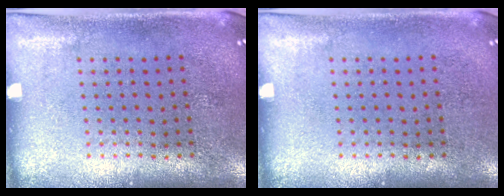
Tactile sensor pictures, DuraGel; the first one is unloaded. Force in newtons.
{"total": 0.0}